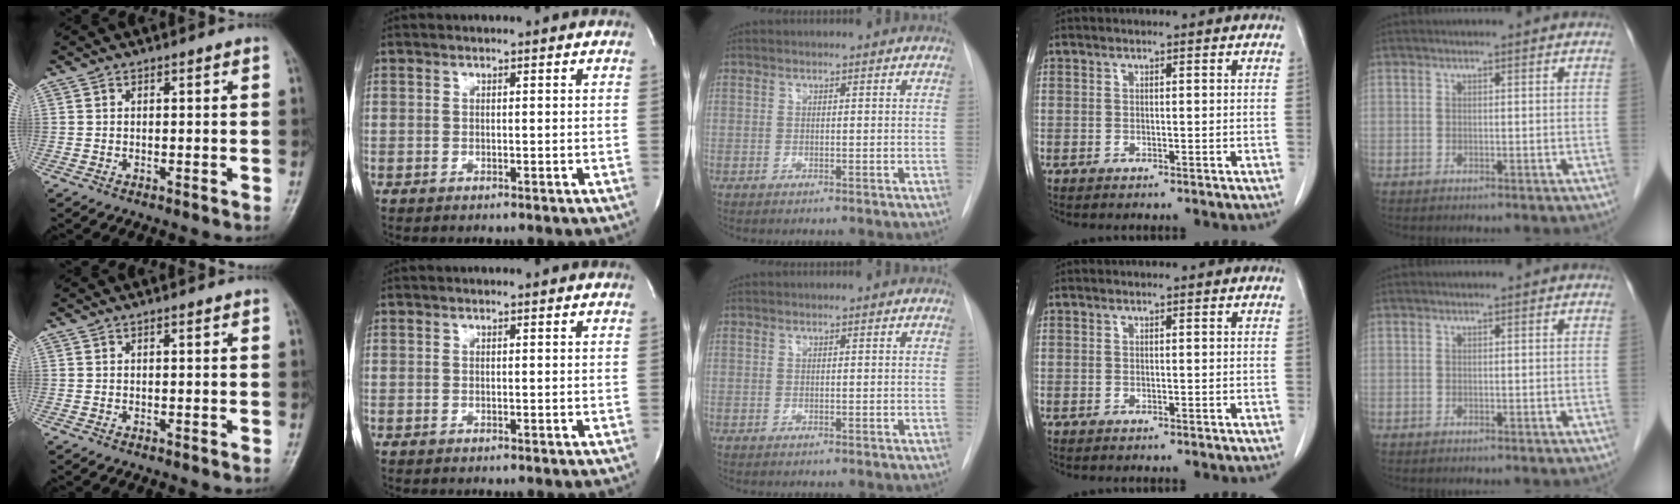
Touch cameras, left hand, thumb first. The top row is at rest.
{}